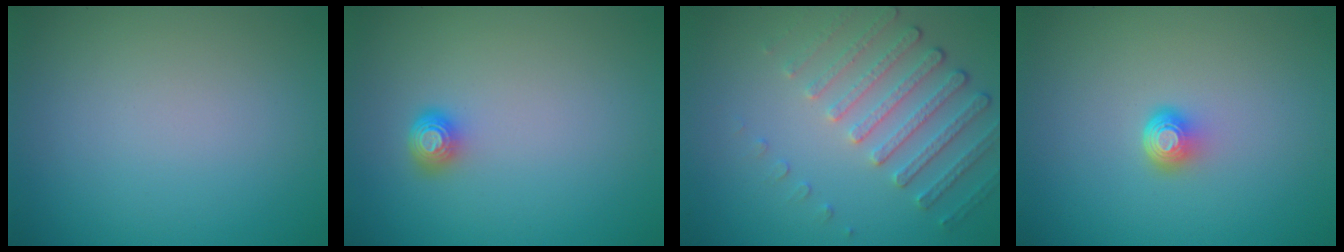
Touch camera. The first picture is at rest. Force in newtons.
{"total": 1.7, "press": 1.3, "slide": 1.2}
{"total": 4.5, "press": 3.4, "slide": 3.0}
{"total": 1.9, "press": 1.3, "slide": 1.4}